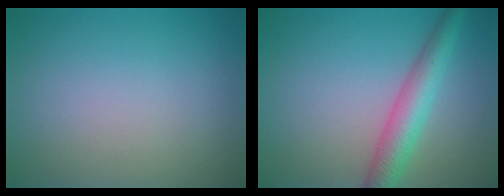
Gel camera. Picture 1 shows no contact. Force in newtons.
{"total": 4.2, "press": 4.2, "slide": 0.2}